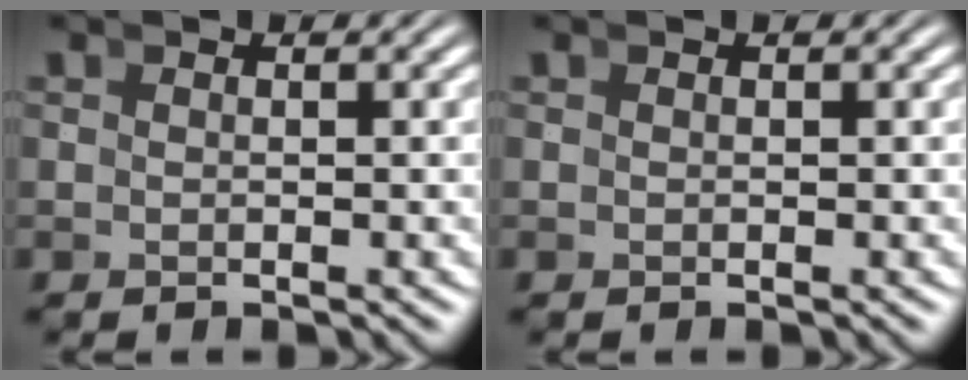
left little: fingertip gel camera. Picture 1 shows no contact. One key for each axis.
{"total": 0.0}